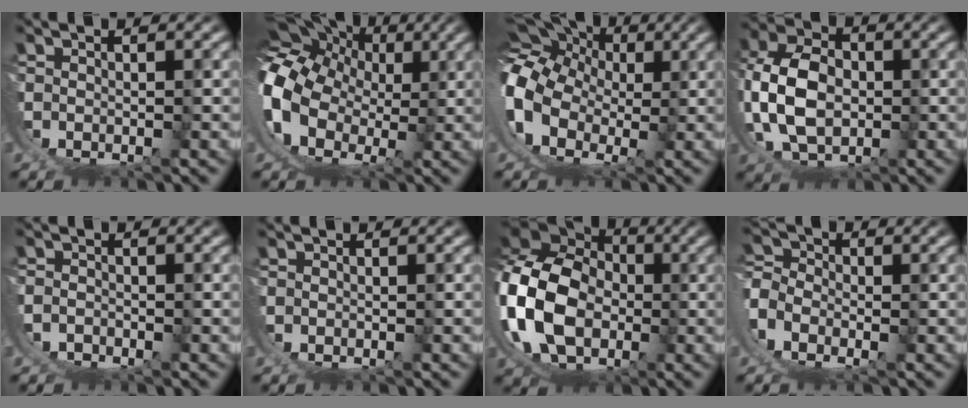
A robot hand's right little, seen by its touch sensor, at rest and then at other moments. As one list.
[{"total": 18.4, "force": [3.3, 15.2, 9.7], "torque": [-0.235, -0.034, 0.046]}, {"total": 15.0, "force": [2.8, 12.4, 8.0], "torque": [-0.189, -0.028, 0.036]}, {"total": 8.9, "force": [3.7, 5.4, 6.0], "torque": [-0.134, -0.009, 0.069]}, {"total": 2.7, "force": [-0.4, 2.5, 0.8], "torque": [-0.041, -0.015, -0.005]}, {"total": 0.0}, {"total": 14.6, "force": [2.7, 11.4, 8.7], "torque": [-0.223, -0.033, 0.054]}, {"total": 6.9, "force": [2.0, 5.7, 3.4], "torque": [-0.094, -0.012, 0.025]}]